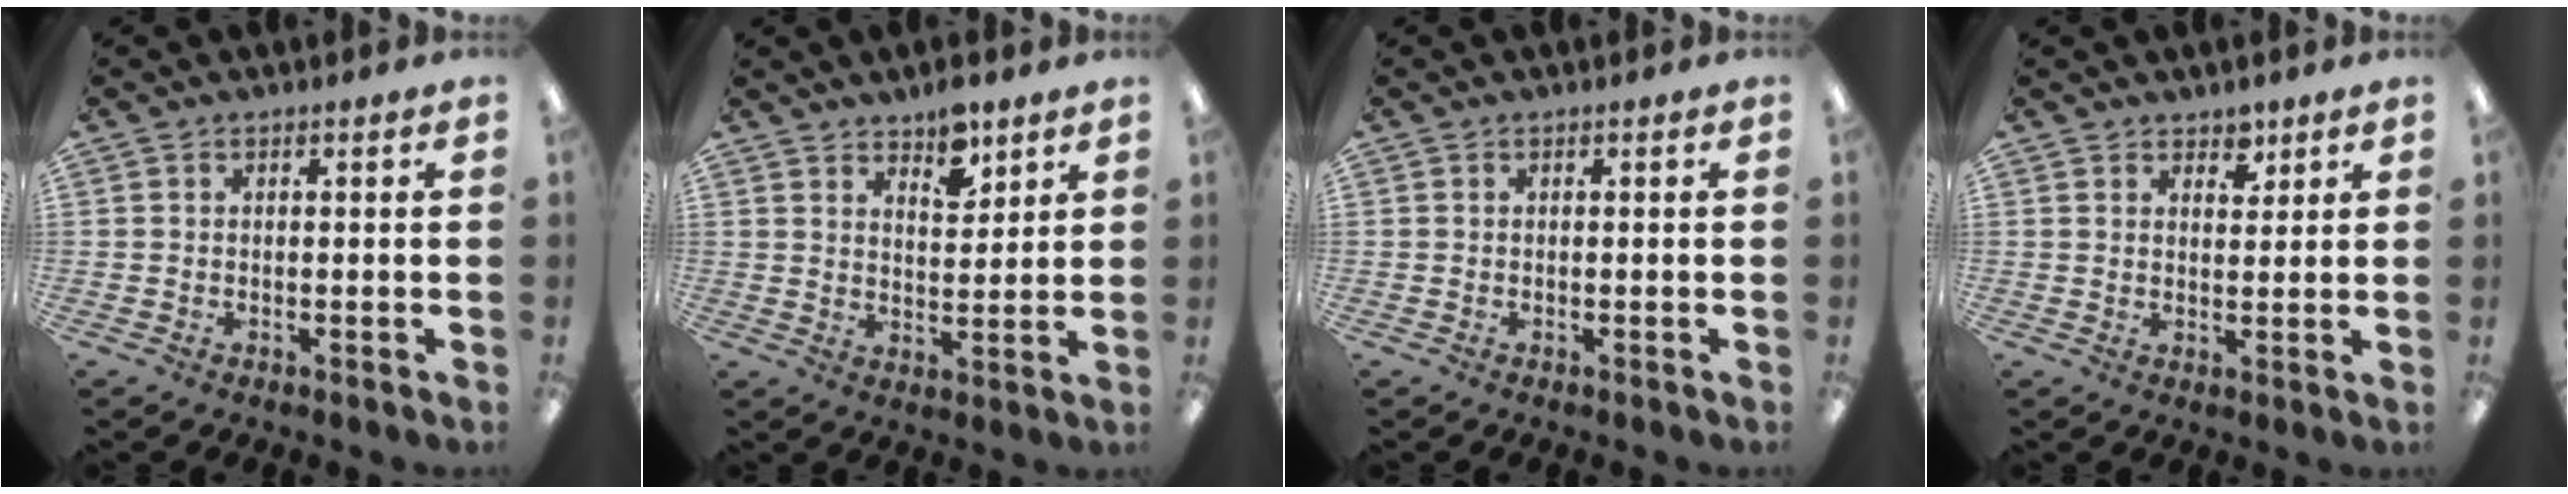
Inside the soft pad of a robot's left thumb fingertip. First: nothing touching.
{"total": 6.4, "force": [5.3, 2.7, 2.4], "torque": [-0.021, -0.034, 0.092]}
{"total": 0.0}
{"total": 3.9, "force": [3.0, 2.3, 0.8], "torque": [0.000, -0.017, 0.052]}